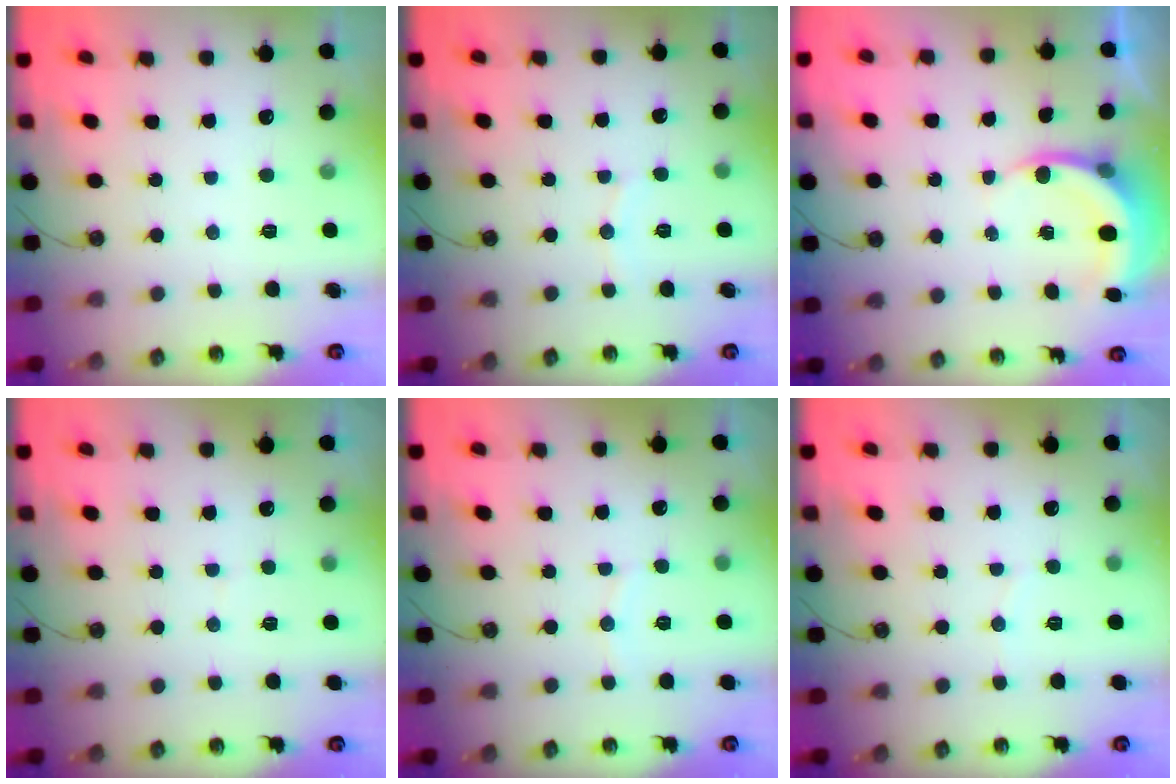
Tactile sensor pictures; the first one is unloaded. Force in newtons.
{"total": 4.9, "press": 4.9, "slide": 0.2}
{"total": 4.9, "press": 4.9, "slide": 0.7}
{"total": 1.8, "press": 1.8, "slide": 0.1}
{"total": 3.6, "press": 3.5, "slide": 0.7}
{"total": 2.3, "press": 2.0, "slide": 1.0}